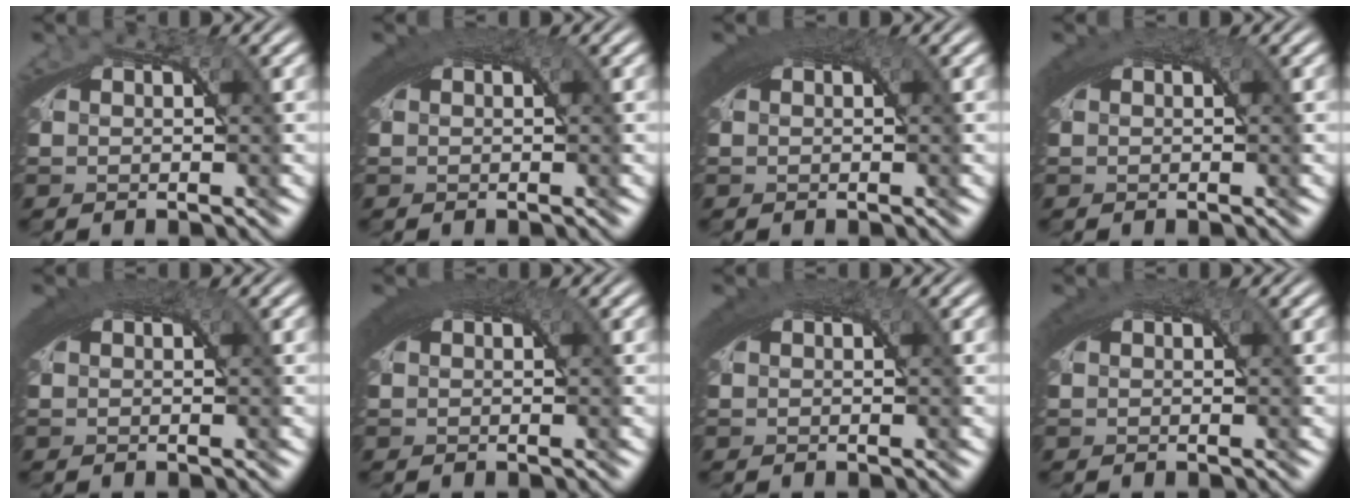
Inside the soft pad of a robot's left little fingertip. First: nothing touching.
{"total": 3.7, "force": [1.7, 1.2, 3.0], "torque": [-0.043, 0.013, 0.022]}
{"total": 4.3, "force": [1.9, 1.5, 3.5], "torque": [-0.048, 0.015, 0.023]}
{"total": 3.3, "force": [1.5, 1.1, 2.7], "torque": [-0.041, 0.012, 0.019]}
{"total": 3.9, "force": [1.8, 1.3, 3.2], "torque": [-0.045, 0.014, 0.023]}
{"total": 4.5, "force": [1.9, 1.5, 3.8], "torque": [-0.051, 0.016, 0.025]}
{"total": 3.5, "force": [1.6, 1.2, 2.9], "torque": [-0.042, 0.013, 0.022]}
{"total": 2.9, "force": [1.5, 1.0, 2.3], "torque": [-0.036, 0.012, 0.019]}